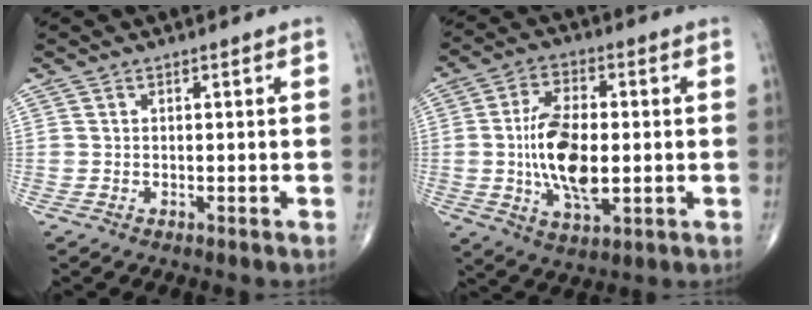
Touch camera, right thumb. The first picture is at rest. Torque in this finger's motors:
{"motor_torque": [2.33, 2.67, 1.58, -0.09, 0.22]}